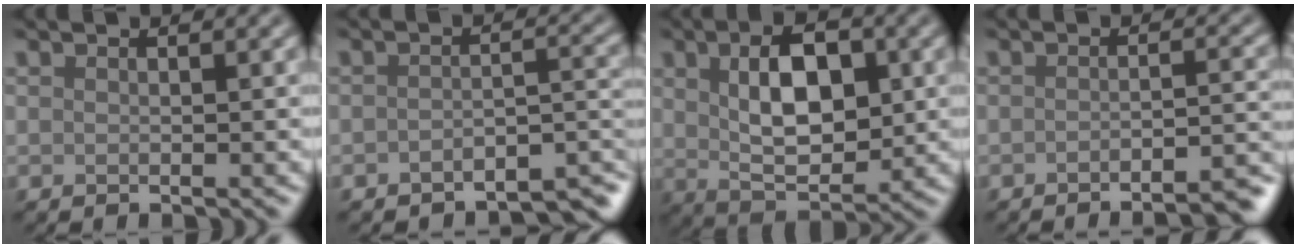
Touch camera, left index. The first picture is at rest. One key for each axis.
{"total": 4.3, "fx": -3.6, "fy": 1.0, "fz": 2.0, "tx": -0.025, "ty": -0.001, "tz": -0.050}
{"total": 7.3, "fx": 1.2, "fy": 3.8, "fz": 6.0, "tx": -0.097, "ty": 0.008, "tz": 0.020}
{"total": 4.3, "fx": -3.4, "fy": 0.8, "fz": 2.5, "tx": -0.023, "ty": 0.012, "tz": -0.045}